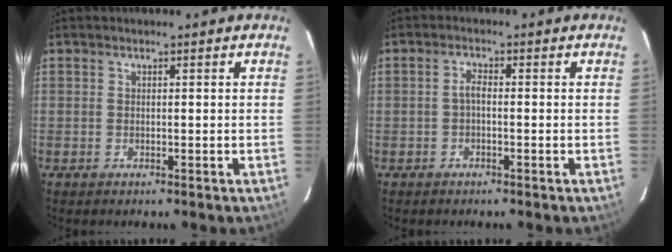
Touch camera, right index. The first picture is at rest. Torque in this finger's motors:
{"motor_torque": [0.28, 0.06, 0.13, 0.03]}